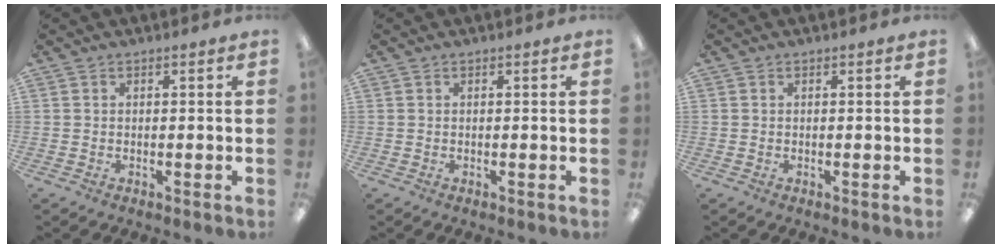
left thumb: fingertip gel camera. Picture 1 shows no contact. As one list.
[{"total": 0.0}, {"total": 0.0}]